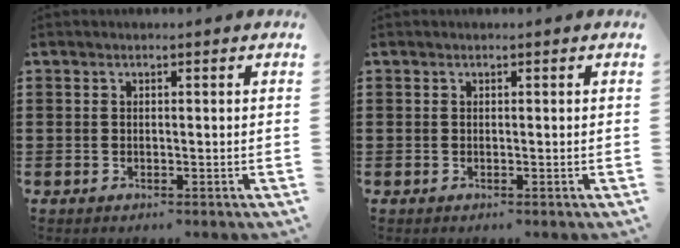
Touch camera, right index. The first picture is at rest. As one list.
[{"total": 0.0}]